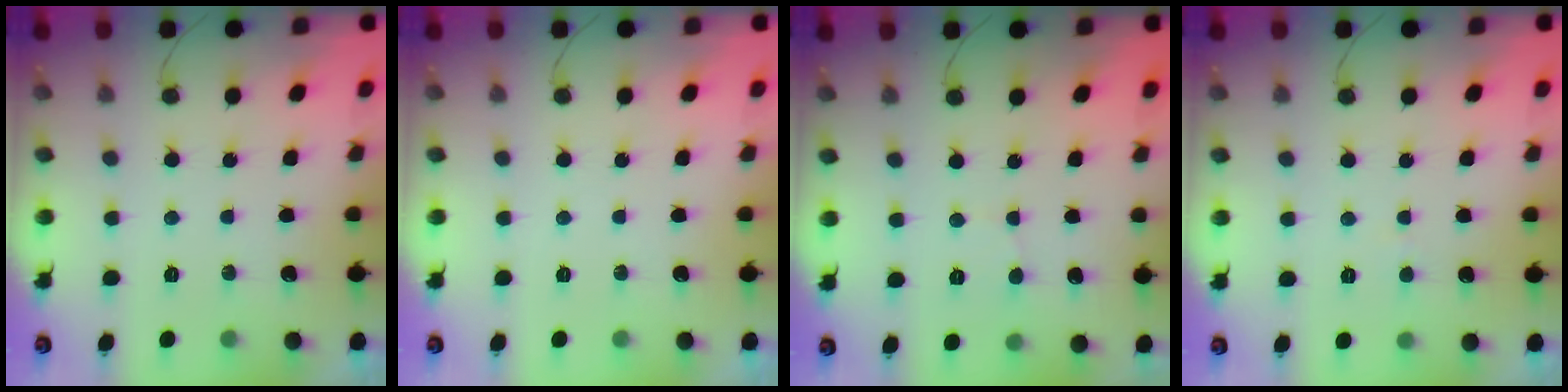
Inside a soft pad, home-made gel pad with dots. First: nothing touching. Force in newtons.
{"total": 0.0}
{"total": 2.6, "press": 2.6, "slide": 0.2}
{"total": 0.7, "press": 0.7, "slide": 0.1}